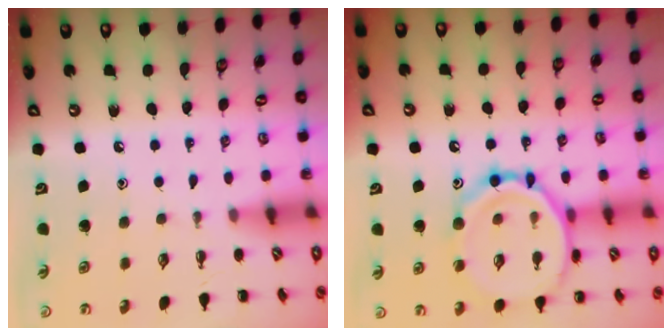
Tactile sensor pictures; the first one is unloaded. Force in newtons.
{"total": 16.6, "press": 16.5, "slide": 1.5}